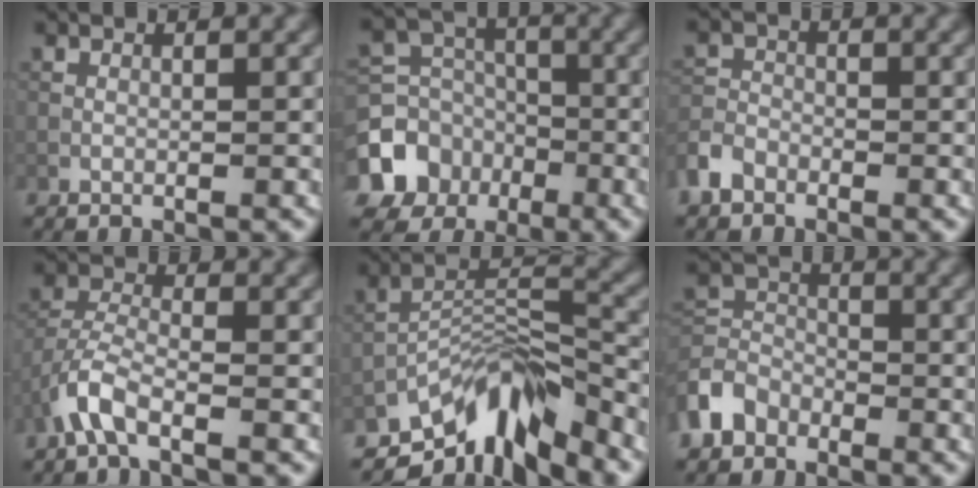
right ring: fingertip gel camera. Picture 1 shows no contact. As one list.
[{"total": 9.2, "force": [-4.3, 7.6, 2.7], "torque": [-0.063, -0.010, -0.093]}, {"total": 2.7, "force": [-1.6, 1.9, 1.1], "torque": [-0.025, 0.005, -0.047]}, {"total": 2.9, "force": [-1.6, 1.0, 2.2], "torque": [-0.052, 0.010, -0.045]}, {"total": 8.7, "force": [-6.2, 3.2, 5.1], "torque": [-0.080, -0.002, -0.123]}, {"total": 3.8, "force": [-2.3, 2.7, 1.3], "torque": [-0.031, 0.005, -0.061]}]